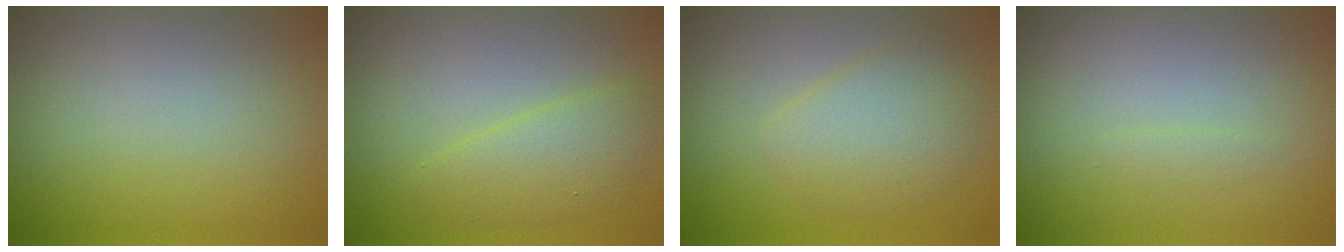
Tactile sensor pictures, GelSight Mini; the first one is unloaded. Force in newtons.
{"total": 2.8, "press": 2.8, "slide": 0.2}
{"total": 3.7, "press": 3.7, "slide": 0.1}
{"total": 0.6, "press": 0.6, "slide": 0.0}